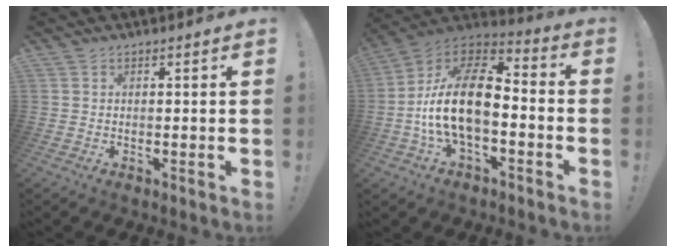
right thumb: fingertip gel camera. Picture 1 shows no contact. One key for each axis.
{"total": 19.2, "fx": -2.9, "fy": 10.2, "fz": 16.0, "tx": -0.296, "ty": 0.020, "tz": -0.047}